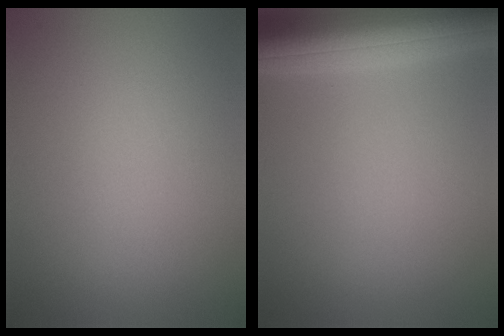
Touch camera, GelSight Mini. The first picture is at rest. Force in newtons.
{"total": 8.1, "press": 8.1, "slide": 0.6}